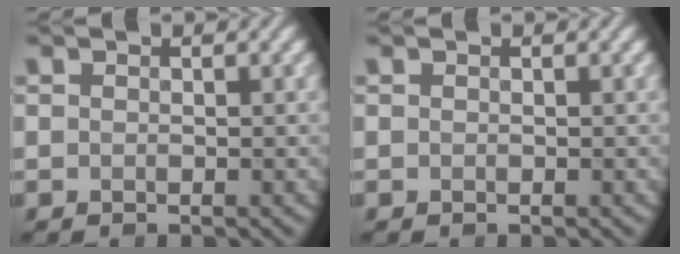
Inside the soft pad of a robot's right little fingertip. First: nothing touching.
{"total": 0.0}